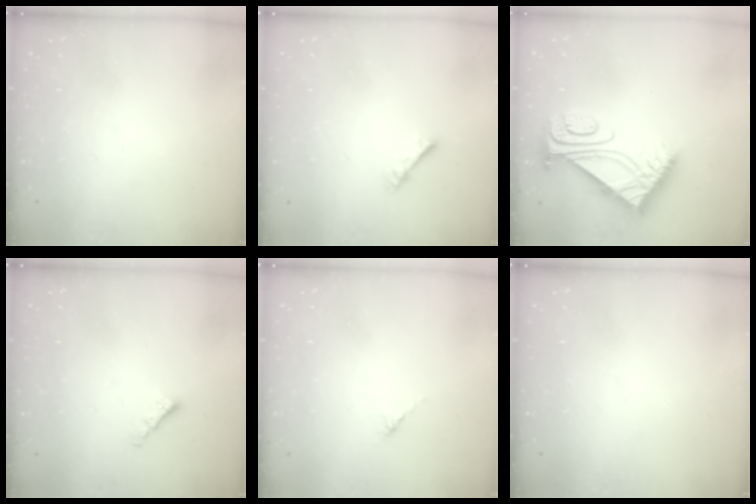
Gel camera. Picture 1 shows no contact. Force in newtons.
{"total": 2.4, "press": 2.4, "slide": 0.2}
{"total": 8.2, "press": 8.1, "slide": 0.7}
{"total": 1.3, "press": 1.2, "slide": 0.5}
{"total": 2.7, "press": 2.7, "slide": 0.7}
{"total": 0.0}